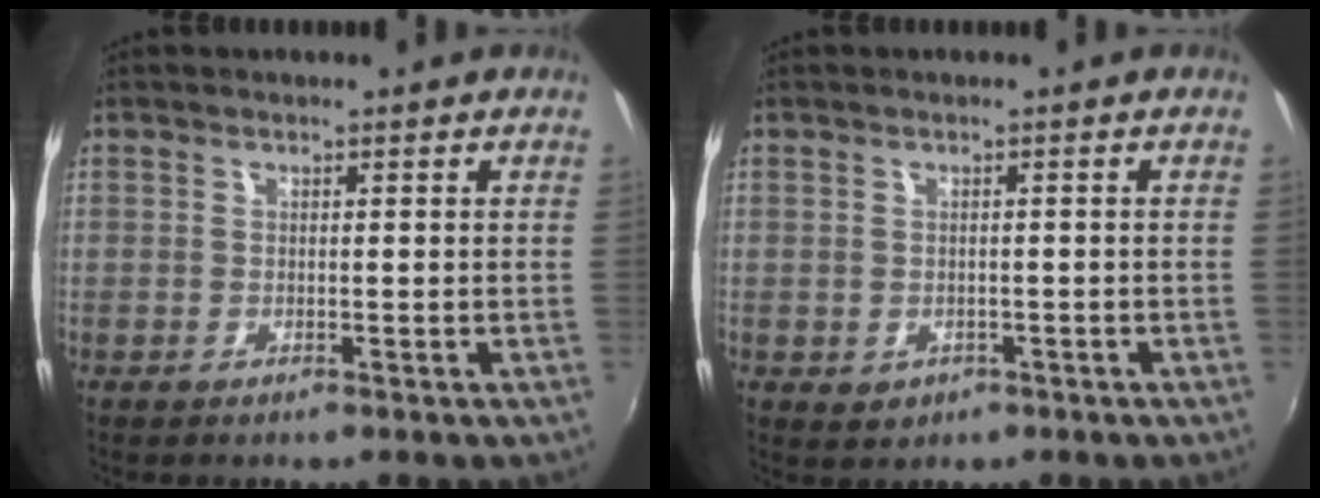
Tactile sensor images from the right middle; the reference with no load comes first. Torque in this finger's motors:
{"motor_torque": [0.45, -0.44, 0.03, 0.00]}